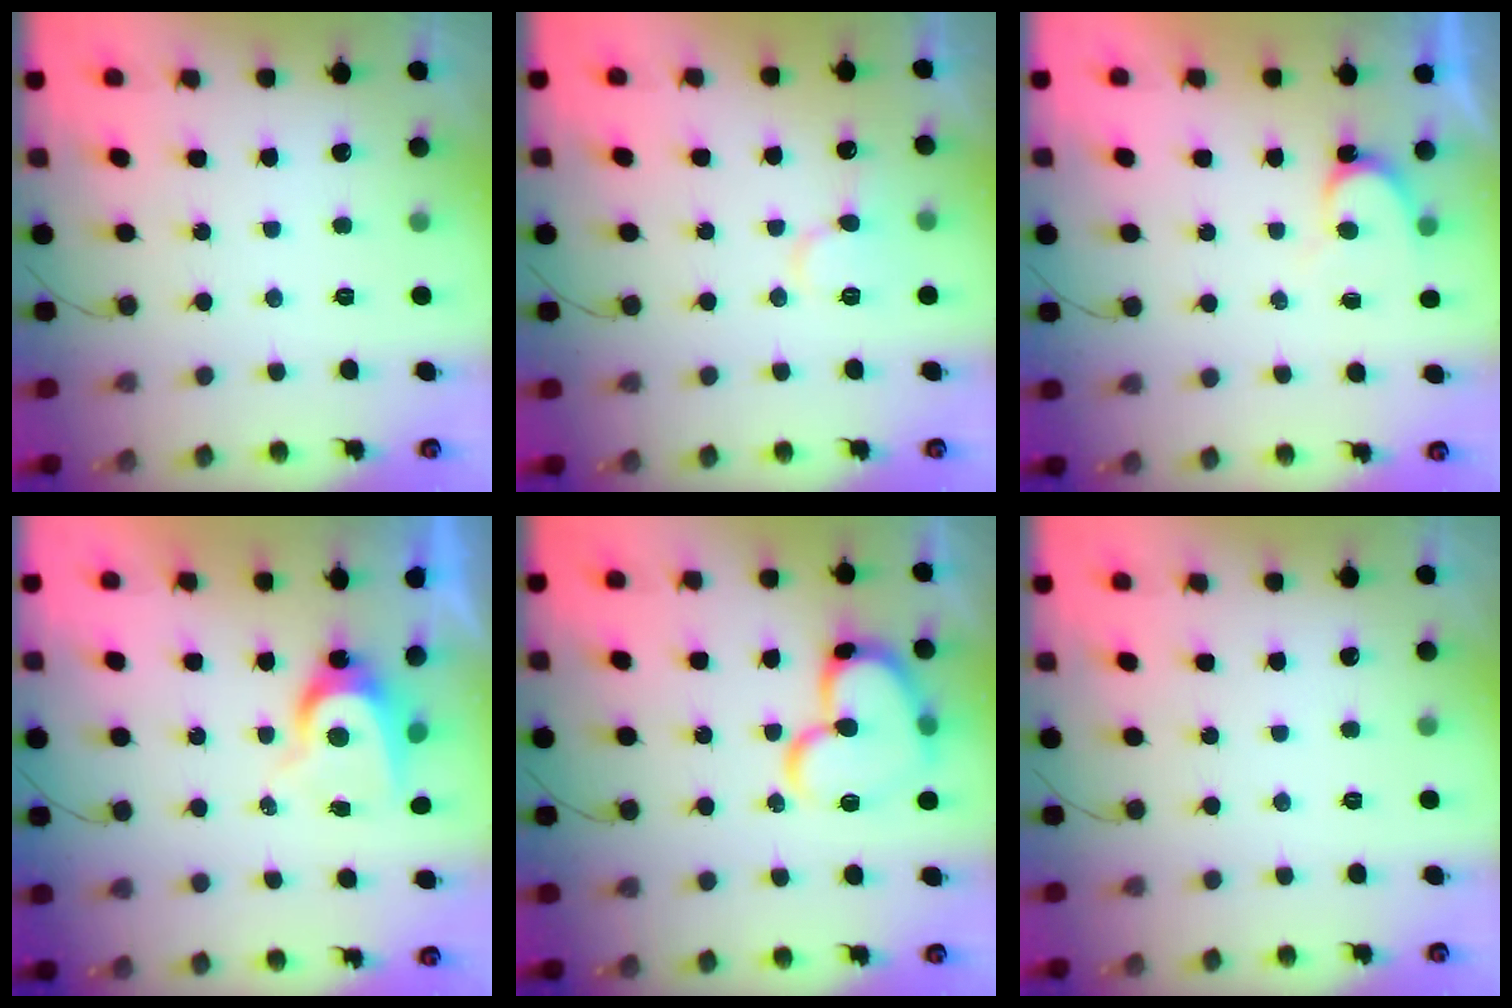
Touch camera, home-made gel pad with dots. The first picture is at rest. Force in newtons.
{"total": 8.3, "press": 8.2, "slide": 1.2}
{"total": 4.6, "press": 4.6, "slide": 0.4}
{"total": 7.7, "press": 7.7, "slide": 0.4}
{"total": 17.1, "press": 17.0, "slide": 1.8}
{"total": 0.0}